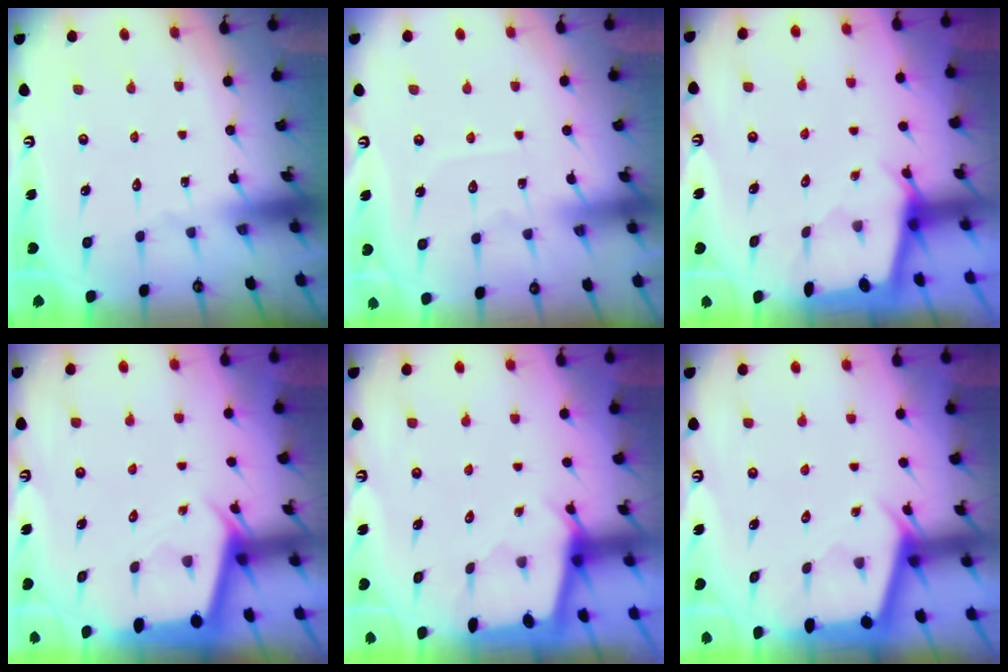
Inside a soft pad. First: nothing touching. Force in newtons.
{"total": 5.6, "press": 5.6, "slide": 0.6}
{"total": 2.0, "press": 2.0, "slide": 0.3}
{"total": 2.2, "press": 2.2, "slide": 0.2}
{"total": 2.2, "press": 2.2, "slide": 0.3}
{"total": 2.9, "press": 2.9, "slide": 0.3}